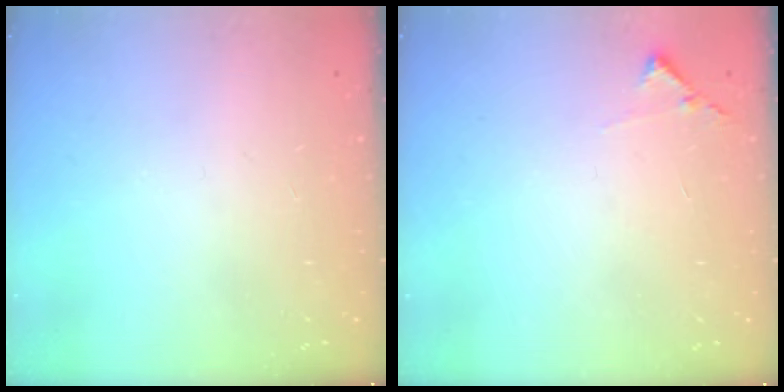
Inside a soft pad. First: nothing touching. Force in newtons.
{"total": 5.5, "press": 5.5, "slide": 0.4}